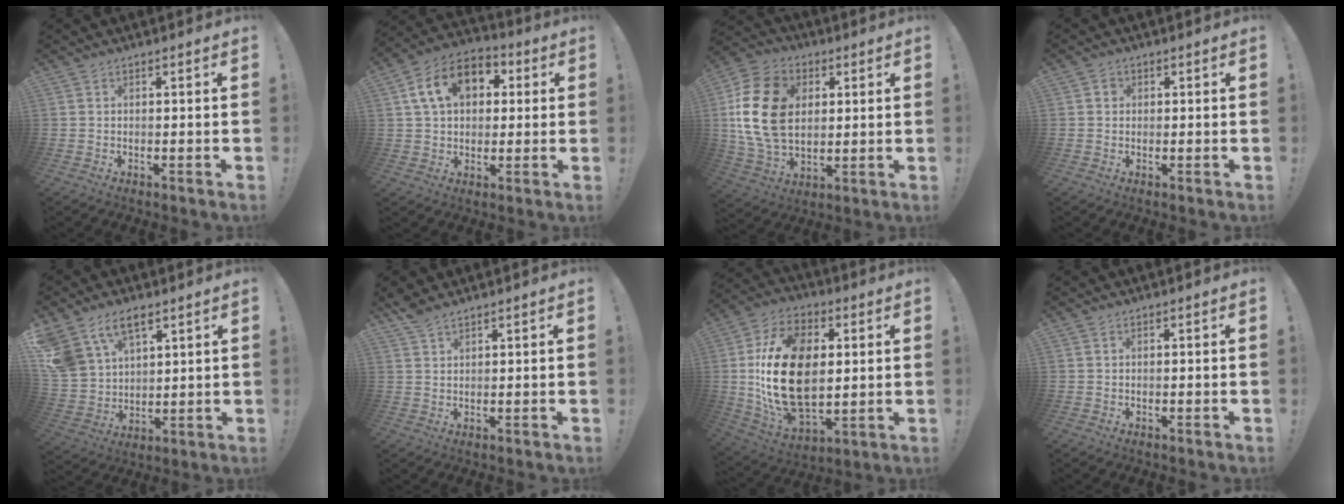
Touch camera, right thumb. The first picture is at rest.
{"total": 14.9, "force": [4.8, 10.8, 9.1], "torque": [-0.143, 0.005, 0.094]}
{"total": 21.1, "force": [3.7, 15.7, 13.6], "torque": [-0.256, -0.001, 0.069]}
{"total": 1.8, "force": [0.4, 1.7, 0.4], "torque": [-0.002, 0.002, 0.004]}
{"total": 13.4, "force": [7.9, 8.5, 6.6], "torque": [-0.138, -0.040, 0.160]}
{"total": 3.8, "force": [3.1, 1.2, 1.9], "torque": [-0.040, -0.015, 0.059]}
{"total": 25.3, "force": [2.3, 16.7, 18.9], "torque": [-0.367, -0.003, 0.051]}
{"total": 0.7, "force": [0.4, 0.5, 0.2], "torque": [0.002, -0.003, 0.007]}